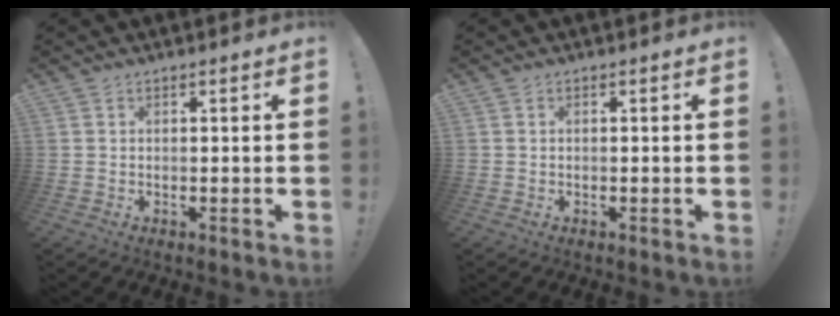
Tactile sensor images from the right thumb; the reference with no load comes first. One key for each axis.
{"total": 0.0}